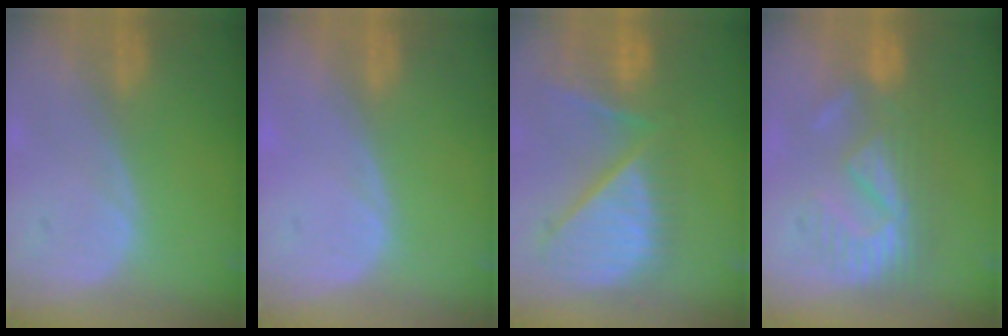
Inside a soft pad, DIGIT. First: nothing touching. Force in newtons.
{"total": 0.6, "press": 0.0, "slide": 0.6}
{"total": 12.4, "press": 10.6, "slide": 6.4}
{"total": 8.9, "press": 8.1, "slide": 3.6}